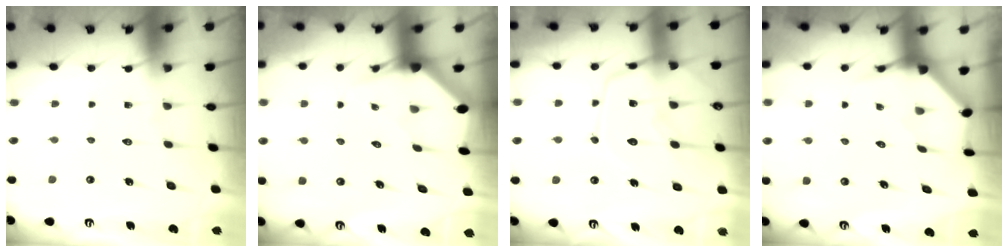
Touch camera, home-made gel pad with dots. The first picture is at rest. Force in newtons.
{"total": 2.8, "press": 2.8, "slide": 0.1}
{"total": 15.1, "press": 15.1, "slide": 1.4}
{"total": 4.0, "press": 3.9, "slide": 0.4}